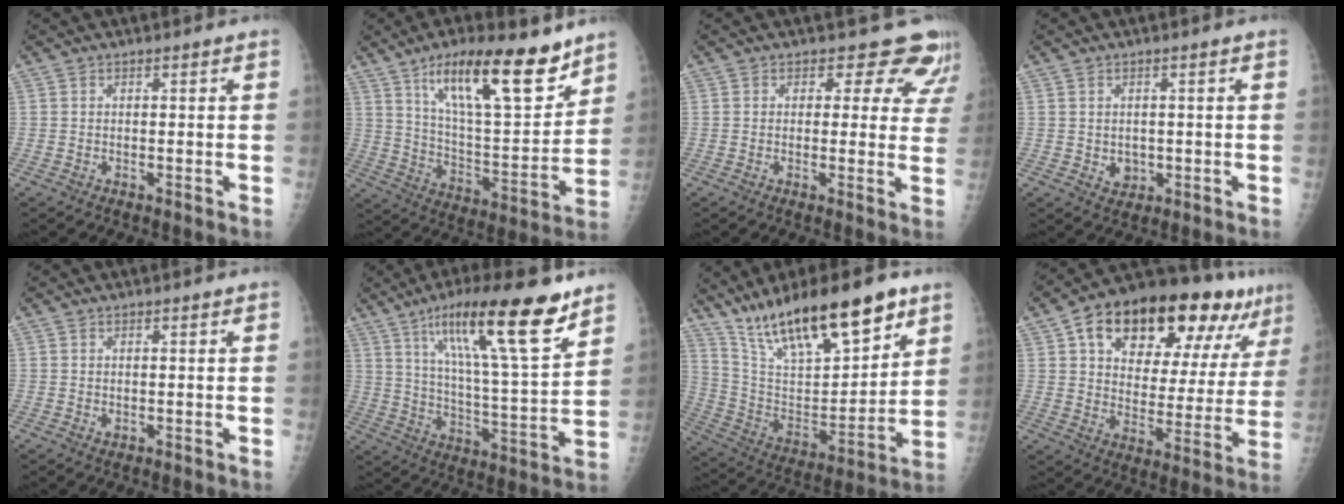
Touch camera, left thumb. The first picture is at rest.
{"total": 21.4, "force": [13.6, 6.5, 15.2], "torque": [-0.212, -0.067, 0.232]}
{"total": 8.7, "force": [7.1, 4.8, 1.4], "torque": [0.041, -0.031, 0.052]}
{"total": 3.0, "force": [-0.3, 2.6, 1.5], "torque": [-0.010, -0.001, 0.006]}
{"total": 1.0, "force": [0.2, 0.7, 0.6], "torque": [-0.008, -0.002, 0.005]}
{"total": 22.2, "force": [13.5, 4.1, 17.1], "torque": [-0.262, -0.051, 0.226]}
{"total": 24.6, "force": [16.6, 8.1, 16.3], "torque": [-0.245, -0.048, 0.296]}
{"total": 26.7, "force": [14.5, 12.7, 18.5], "torque": [-0.237, 0.001, 0.219]}